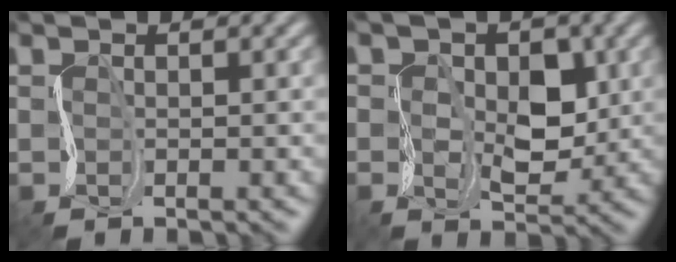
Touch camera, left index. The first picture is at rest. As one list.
[{"total": 3.6, "force": [-0.1, 2.7, 2.4], "torque": [-0.056, -0.012, 0.009]}]